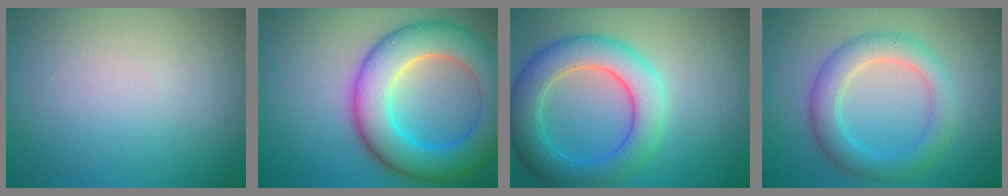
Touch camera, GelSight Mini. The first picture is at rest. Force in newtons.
{"total": 9.5, "press": 9.5, "slide": 0.2}
{"total": 6.7, "press": 6.7, "slide": 0.2}
{"total": 4.6, "press": 4.6, "slide": 0.1}